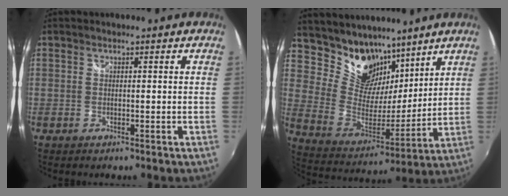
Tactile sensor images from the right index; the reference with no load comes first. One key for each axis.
{"total": 14.9, "fx": 10.9, "fy": 8.6, "fz": 5.5, "tx": -0.125, "ty": 0.003, "tz": 0.207}